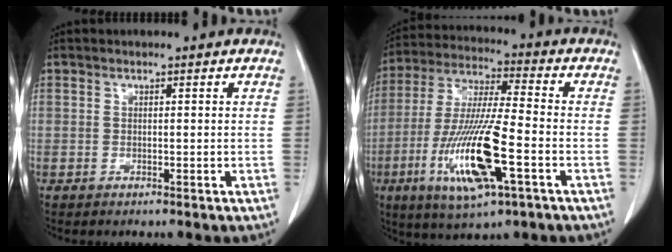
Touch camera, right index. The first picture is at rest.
{"total": 16.6, "force": [-5.6, 2.0, 15.5], "torque": [-0.317, -0.022, -0.098]}